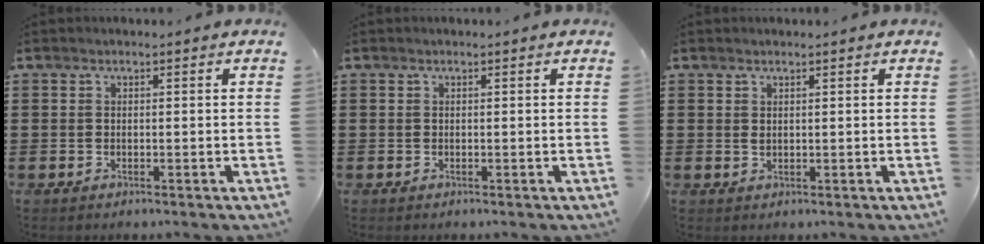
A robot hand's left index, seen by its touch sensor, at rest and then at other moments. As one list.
[{"total": 0.0}, {"total": 0.8, "force": [0.5, 0.3, 0.5], "torque": [-0.012, 0.002, 0.008]}]